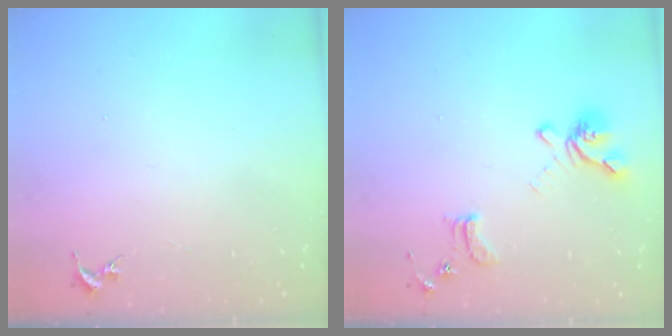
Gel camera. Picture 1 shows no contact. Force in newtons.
{"total": 14.2, "press": 14.1, "slide": 1.6}